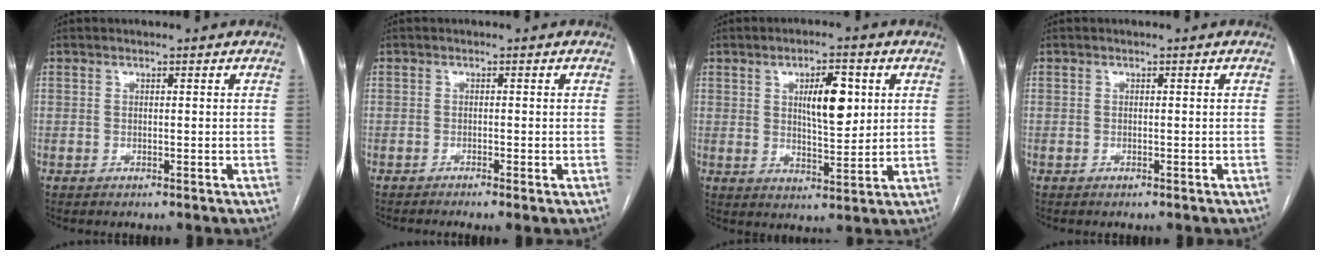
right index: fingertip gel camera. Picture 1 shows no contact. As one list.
[{"total": 1.7, "force": [-1.3, -0.1, 1.2], "torque": [-0.019, -0.001, -0.022]}, {"total": 7.8, "force": [2.3, 2.5, 7.0], "torque": [-0.112, 0.003, 0.041]}, {"total": 0.0}]